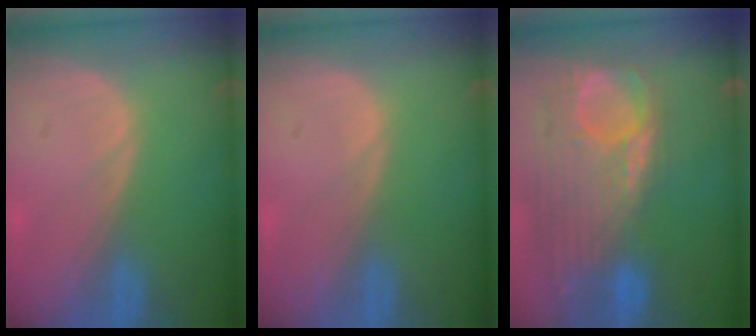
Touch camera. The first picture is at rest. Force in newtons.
{"total": 0.0}
{"total": 12.7, "press": 10.7, "slide": 6.9}